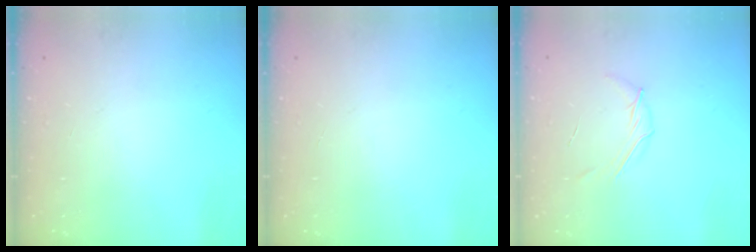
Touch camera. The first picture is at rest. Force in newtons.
{"total": 0.0}
{"total": 5.2, "press": 5.0, "slide": 1.3}